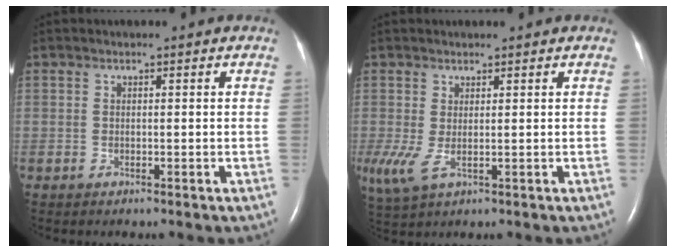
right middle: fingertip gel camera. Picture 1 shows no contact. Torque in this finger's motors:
{"motor_torque": [0.67, -0.26, 0.37, 0.13]}